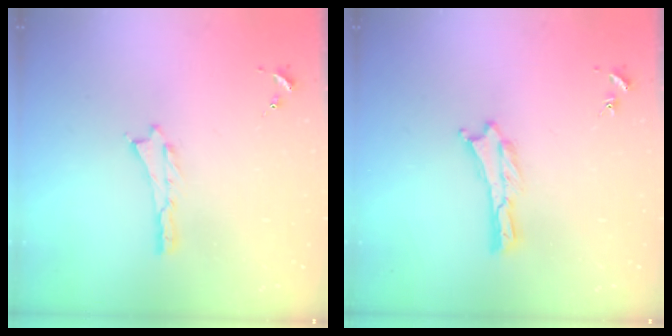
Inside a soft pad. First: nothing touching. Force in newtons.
{"total": 0.0}